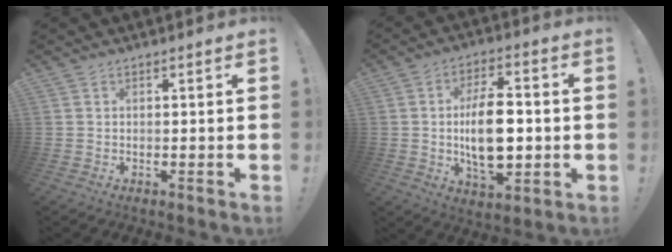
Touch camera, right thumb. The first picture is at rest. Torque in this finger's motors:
{"motor_torque": [2.12, 2.62, 1.16, -0.91, 0.57]}